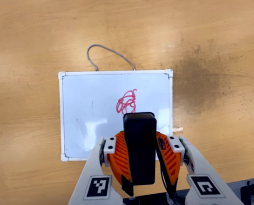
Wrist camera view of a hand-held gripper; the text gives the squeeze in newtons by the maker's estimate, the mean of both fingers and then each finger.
{"total": 7.6, "left": 6.7, "right": 8.5}